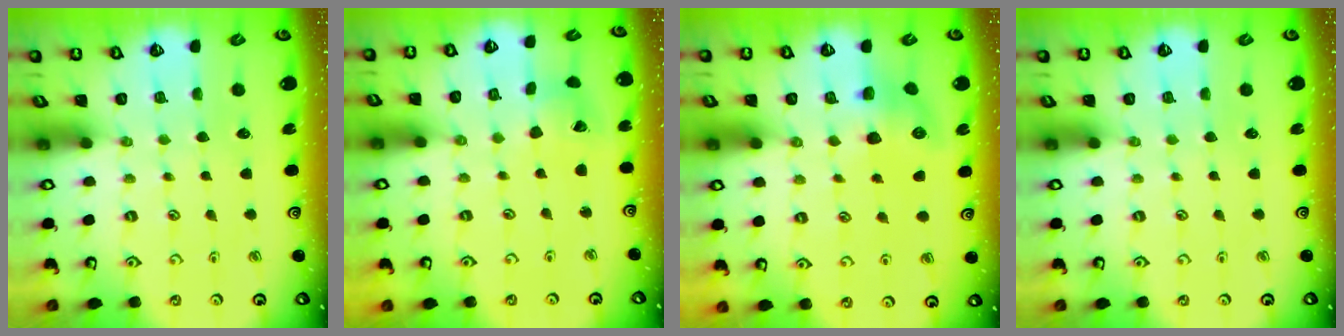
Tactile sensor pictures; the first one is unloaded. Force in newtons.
{"total": 8.5, "press": 8.4, "slide": 1.2}
{"total": 8.0, "press": 7.9, "slide": 1.2}
{"total": 0.0}